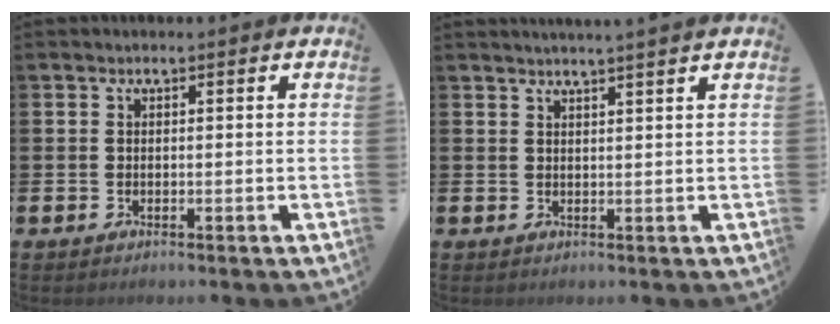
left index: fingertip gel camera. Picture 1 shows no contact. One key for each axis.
{"total": 2.1, "fx": 2.0, "fy": -0.6, "fz": 0.2, "tx": 0.003, "ty": -0.013, "tz": 0.035}